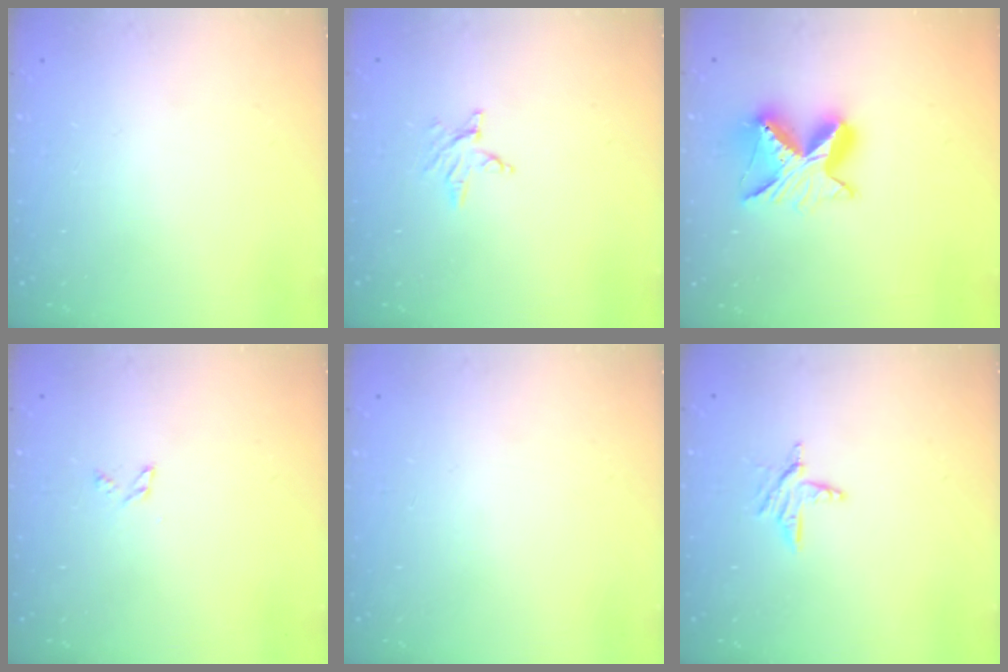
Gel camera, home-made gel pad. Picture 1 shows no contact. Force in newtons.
{"total": 2.4, "press": 2.4, "slide": 0.3}
{"total": 9.6, "press": 9.5, "slide": 0.8}
{"total": 2.4, "press": 2.4, "slide": 0.2}
{"total": 0.0}
{"total": 6.0, "press": 6.0, "slide": 0.4}